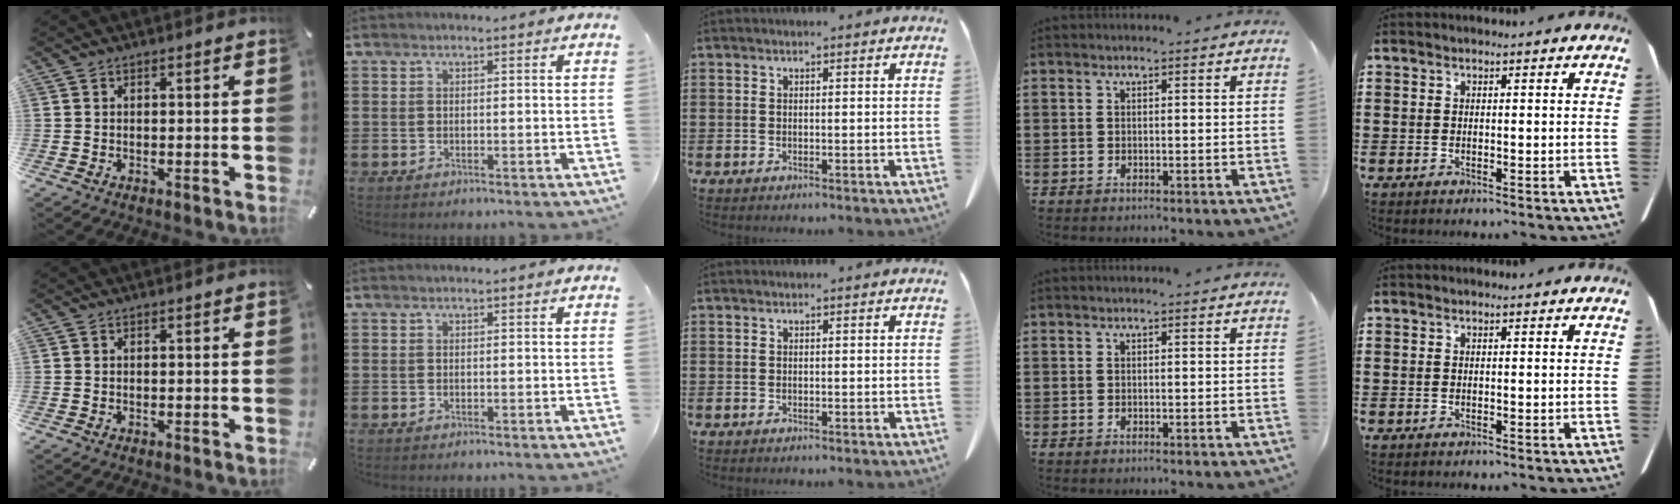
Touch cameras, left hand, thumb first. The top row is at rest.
{}